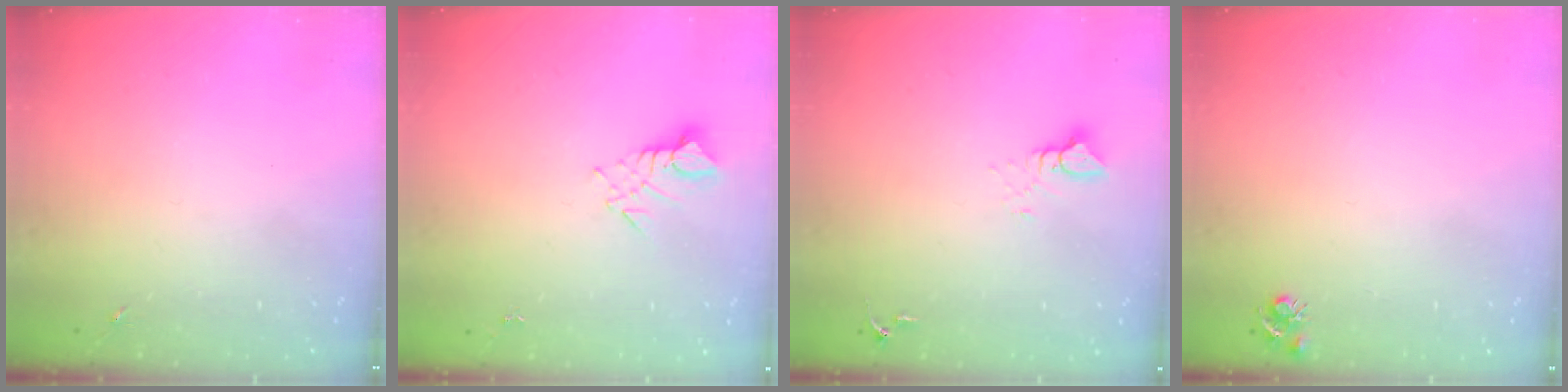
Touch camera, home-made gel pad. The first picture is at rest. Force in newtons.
{"total": 3.7, "press": 3.7, "slide": 0.2}
{"total": 4.2, "press": 4.2, "slide": 0.2}
{"total": 4.8, "press": 4.7, "slide": 0.7}